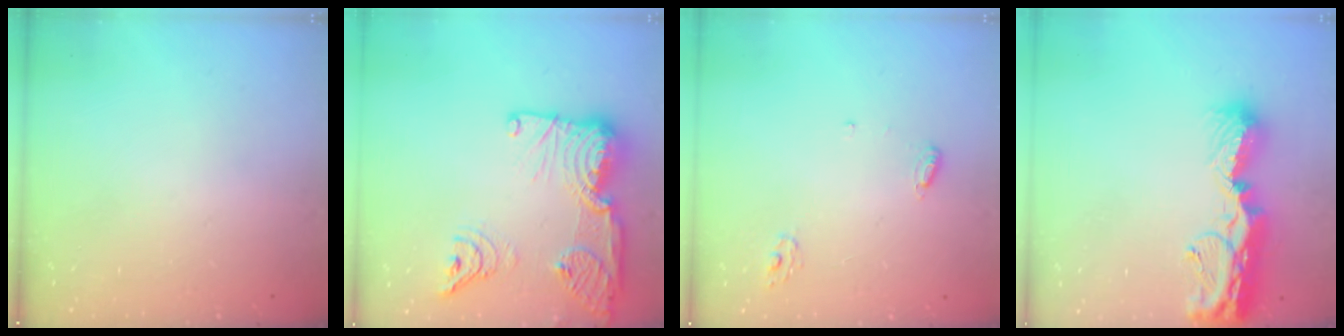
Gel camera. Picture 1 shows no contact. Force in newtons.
{"total": 27.4, "press": 26.4, "slide": 7.2}
{"total": 4.7, "press": 4.7, "slide": 0.4}
{"total": 15.0, "press": 15.0, "slide": 1.2}